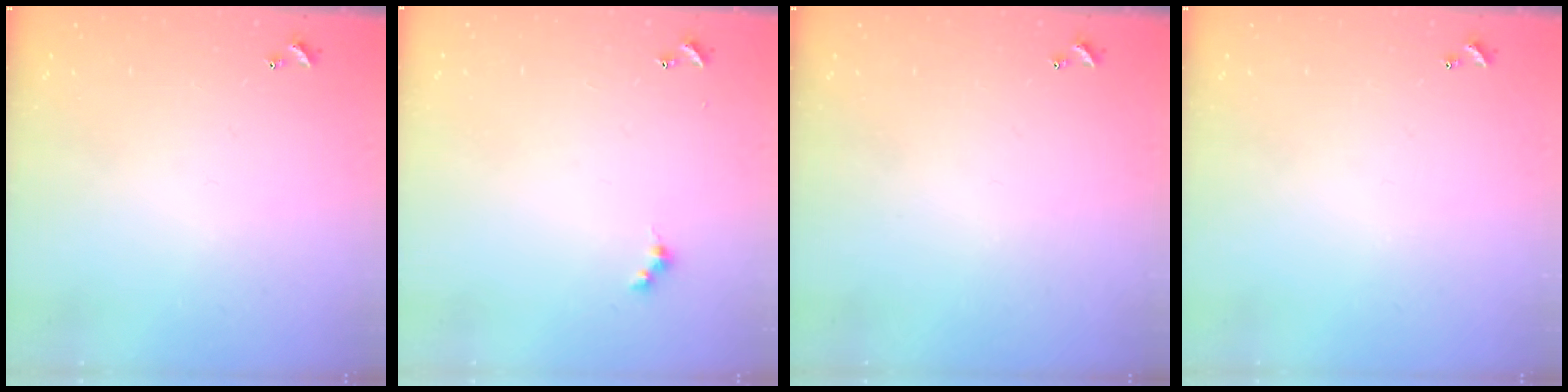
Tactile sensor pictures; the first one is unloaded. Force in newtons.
{"total": 2.7, "press": 2.6, "slide": 0.5}
{"total": 0.0}
{"total": 0.0}